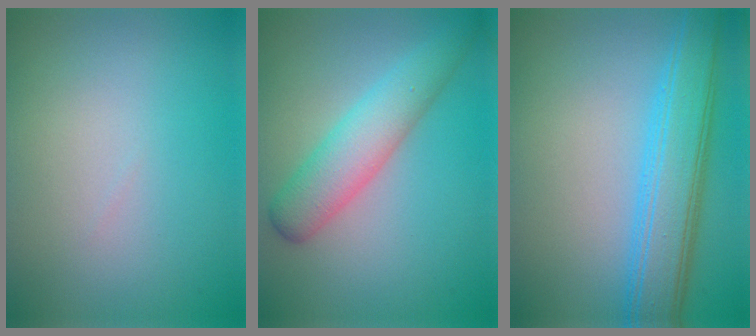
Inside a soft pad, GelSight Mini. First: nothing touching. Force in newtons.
{"total": 4.7, "press": 4.7, "slide": 0.1}
{"total": 6.1, "press": 6.1, "slide": 0.2}